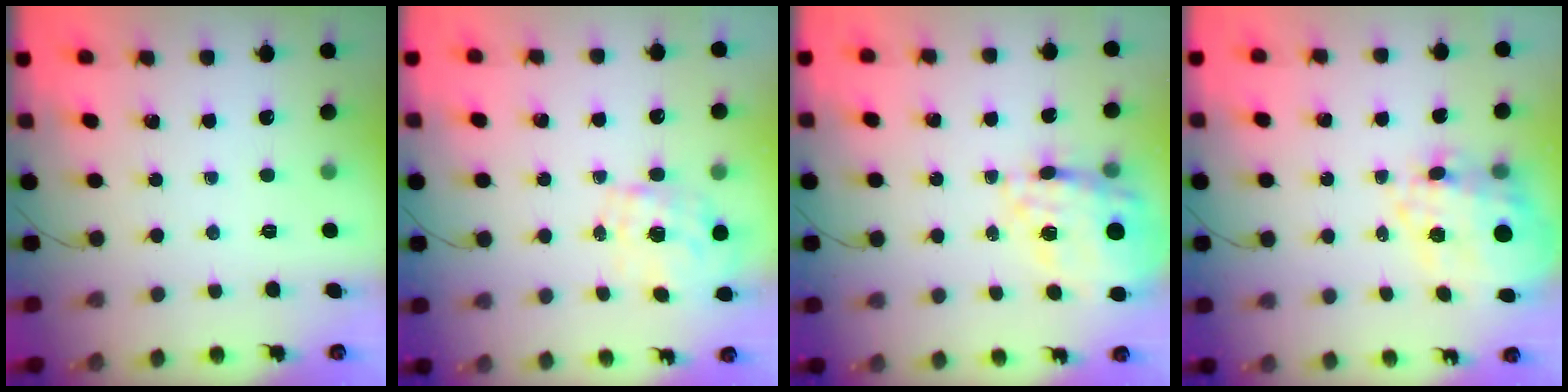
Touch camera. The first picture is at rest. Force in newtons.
{"total": 1.6, "press": 1.4, "slide": 0.8}
{"total": 15.5, "press": 14.8, "slide": 4.5}
{"total": 14.9, "press": 14.6, "slide": 3.0}